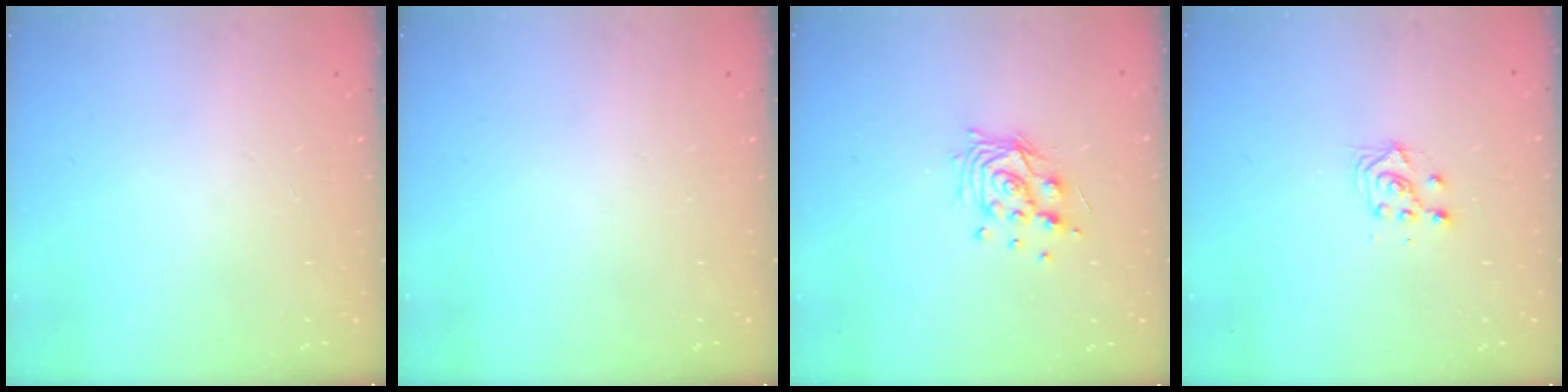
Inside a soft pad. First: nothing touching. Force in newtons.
{"total": 0.0}
{"total": 10.5, "press": 10.5, "slide": 0.6}
{"total": 4.6, "press": 4.5, "slide": 0.6}